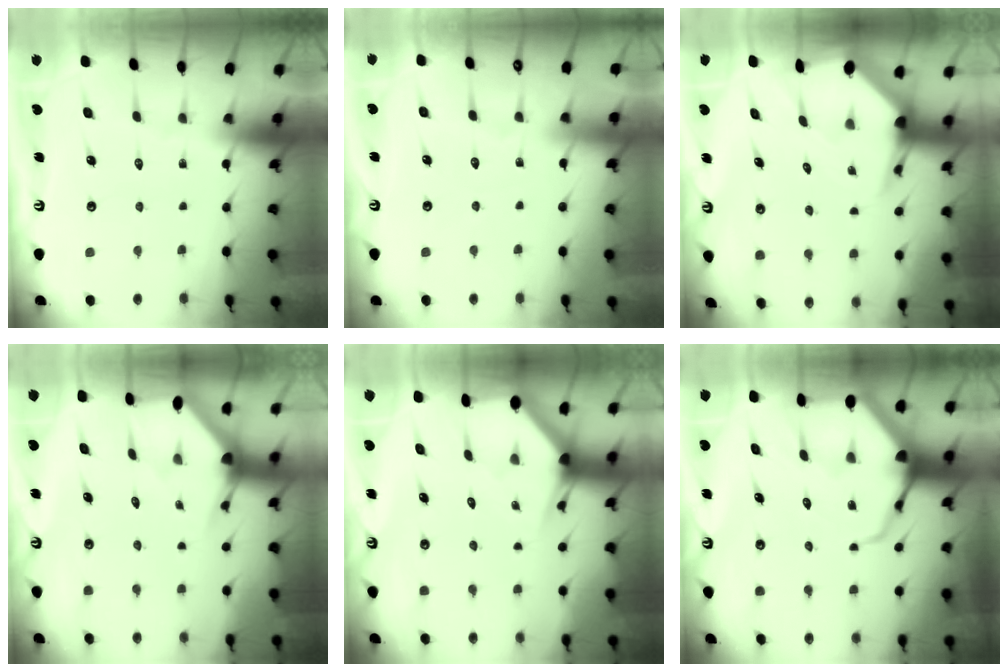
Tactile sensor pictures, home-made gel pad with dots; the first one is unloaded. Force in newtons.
{"total": 2.9, "press": 2.9, "slide": 0.3}
{"total": 4.9, "press": 4.9, "slide": 0.6}
{"total": 2.6, "press": 2.6, "slide": 0.2}
{"total": 2.7, "press": 2.7, "slide": 0.1}
{"total": 8.2, "press": 8.1, "slide": 0.9}